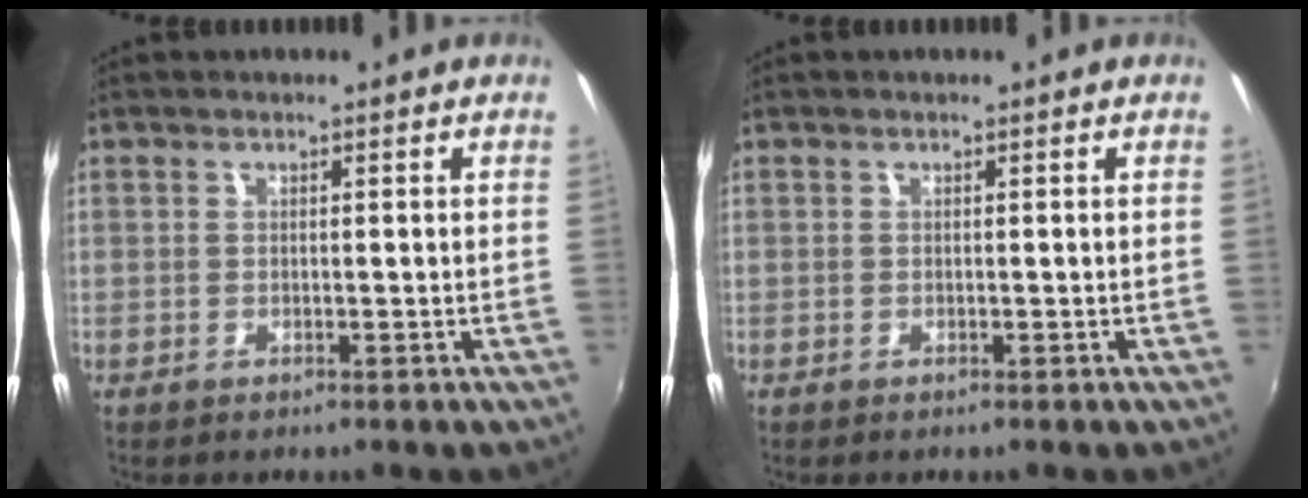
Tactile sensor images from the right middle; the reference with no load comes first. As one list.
[{"total": 0.0}]